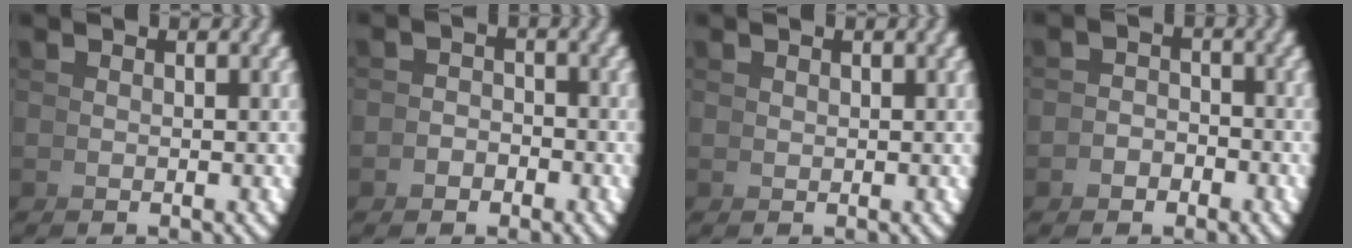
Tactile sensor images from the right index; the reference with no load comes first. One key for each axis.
{"total": 1.5, "fx": -1.4, "fy": 0.0, "fz": -0.4, "tx": 0.026, "ty": 0.001, "tz": -0.030}
{"total": 0.9, "fx": 0.7, "fy": -0.4, "fz": -0.1, "tx": -0.001, "ty": 0.000, "tz": 0.019}
{"total": 1.7, "fx": -1.7, "fy": 0.3, "fz": -0.3, "tx": 0.024, "ty": -0.001, "tz": -0.033}